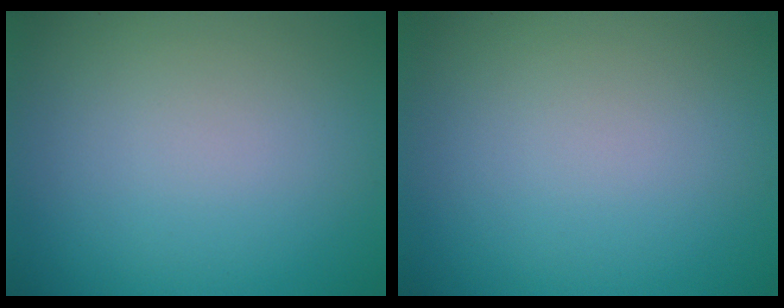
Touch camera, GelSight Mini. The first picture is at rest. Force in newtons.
{"total": 0.0}